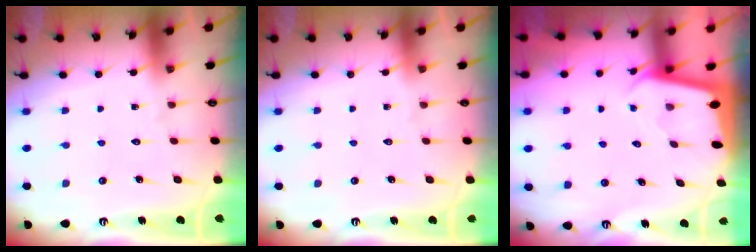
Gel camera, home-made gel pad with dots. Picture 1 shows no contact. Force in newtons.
{"total": 0.0}
{"total": 2.0, "press": 2.0, "slide": 0.1}